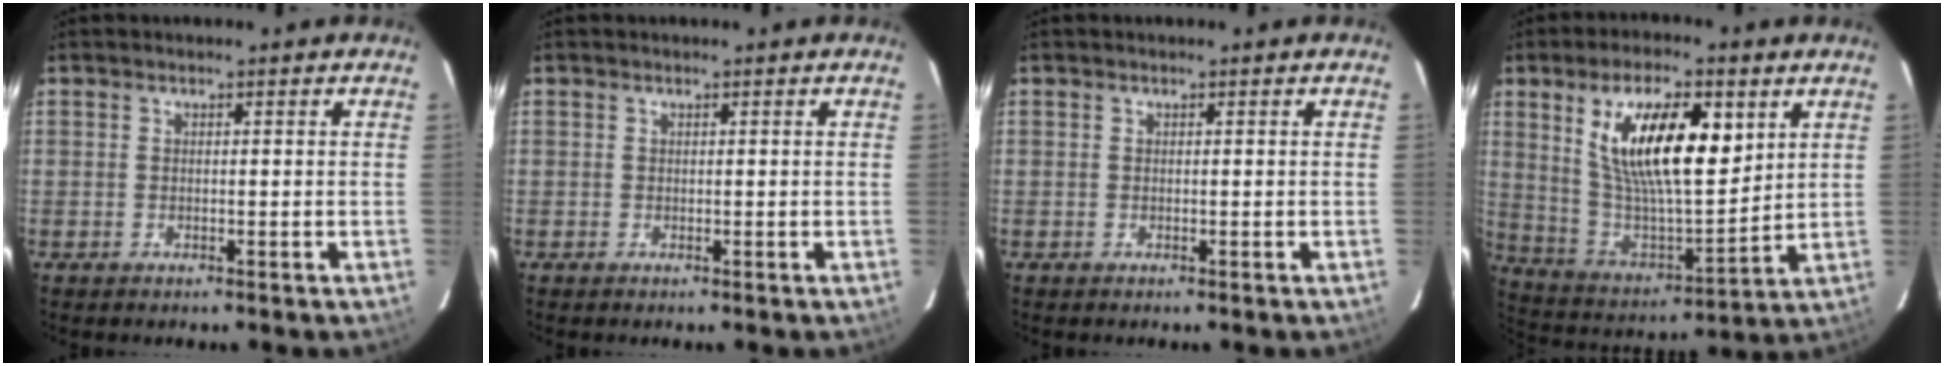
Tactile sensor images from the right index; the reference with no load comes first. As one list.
[{"total": 0.0}, {"total": 0.0}, {"total": 19.3, "force": [7.4, 7.1, 16.3], "torque": [-0.290, 0.001, 0.143]}]